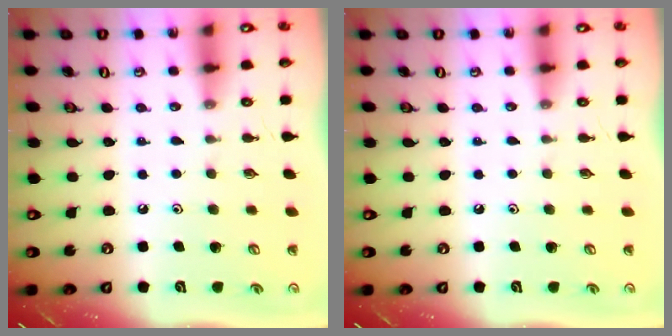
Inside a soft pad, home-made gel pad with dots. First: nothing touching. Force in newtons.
{"total": 0.0}